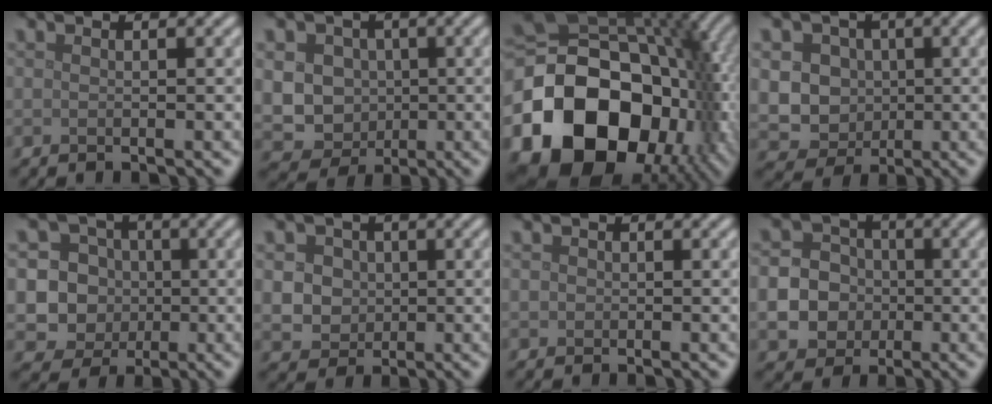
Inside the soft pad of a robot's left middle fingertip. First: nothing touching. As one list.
[{"total": 9.8, "force": [0.4, 9.0, 3.8], "torque": [-0.068, 0.015, -0.016]}, {"total": 19.7, "force": [-5.3, 14.6, 12.1], "torque": [-0.242, -0.031, -0.083]}, {"total": 9.2, "force": [0.9, 8.4, 3.6], "torque": [-0.065, 0.024, -0.002]}, {"total": 9.1, "force": [-0.7, 8.8, 2.4], "torque": [-0.051, 0.016, -0.039]}, {"total": 4.7, "force": [0.8, 4.2, 2.0], "torque": [-0.036, 0.013, 0.011]}, {"total": 0.6, "force": [0.0, 0.6, 0.1], "torque": [0.003, -0.002, -0.002]}, {"total": 8.8, "force": [-2.0, 8.2, 2.7], "torque": [-0.063, -0.014, -0.055]}]